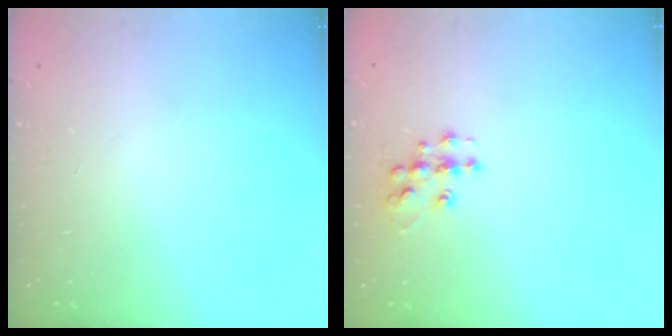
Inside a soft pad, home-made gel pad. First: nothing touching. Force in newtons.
{"total": 7.9, "press": 7.9, "slide": 0.3}